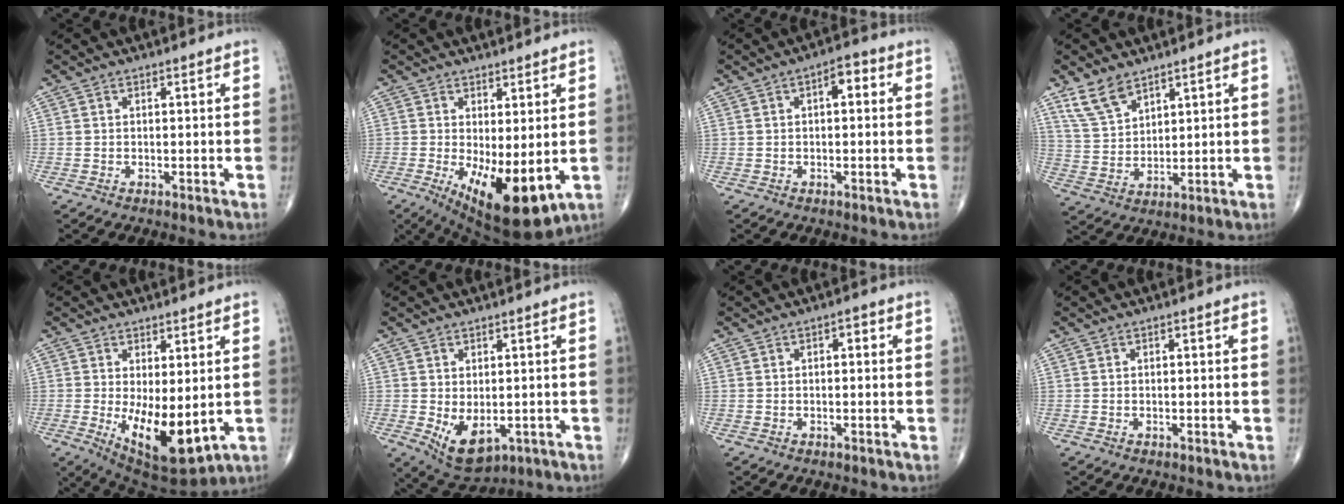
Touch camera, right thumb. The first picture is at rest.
{"total": 12.4, "force": [-2.1, 4.7, 11.3], "torque": [-0.171, -0.026, -0.011]}
{"total": 3.8, "force": [0.9, 1.8, 3.2], "torque": [-0.038, 0.011, 0.004]}
{"total": 7.4, "force": [5.4, 3.7, 3.5], "torque": [-0.056, -0.024, 0.115]}
{"total": 11.7, "force": [-1.2, 5.0, 10.5], "torque": [-0.159, -0.028, 0.003]}
{"total": 7.8, "force": [-1.5, 4.6, 6.1], "torque": [-0.088, -0.007, -0.001]}
{"total": 1.5, "force": [0.3, 0.8, 1.2], "torque": [-0.014, 0.005, -0.002]}
{"total": 0.0}